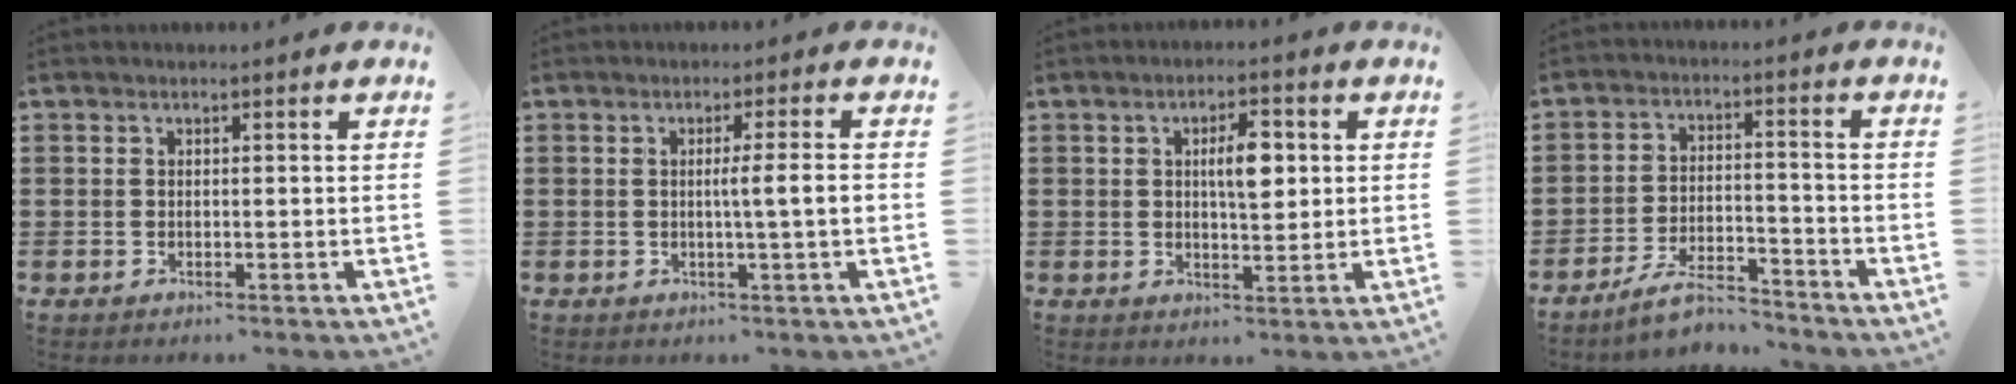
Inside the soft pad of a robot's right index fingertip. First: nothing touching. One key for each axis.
{"total": 4.3, "fx": -0.1, "fy": -0.5, "fz": 4.2, "tx": -0.074, "ty": -0.009, "tz": -0.005}
{"total": 5.4, "fx": 1.1, "fy": 1.9, "fz": 4.9, "tx": -0.083, "ty": 0.003, "tz": 0.012}
{"total": 6.1, "fx": -5.6, "fy": 0.8, "fz": 2.3, "tx": -0.057, "ty": -0.001, "tz": -0.110}